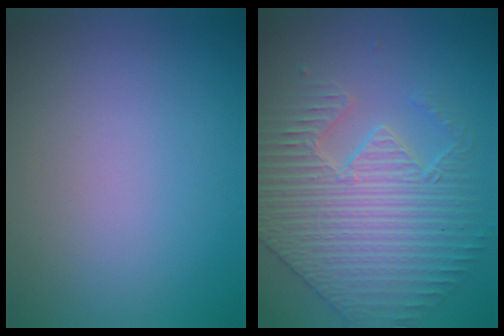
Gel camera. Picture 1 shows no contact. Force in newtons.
{"total": 5.0, "press": 4.9, "slide": 1.3}